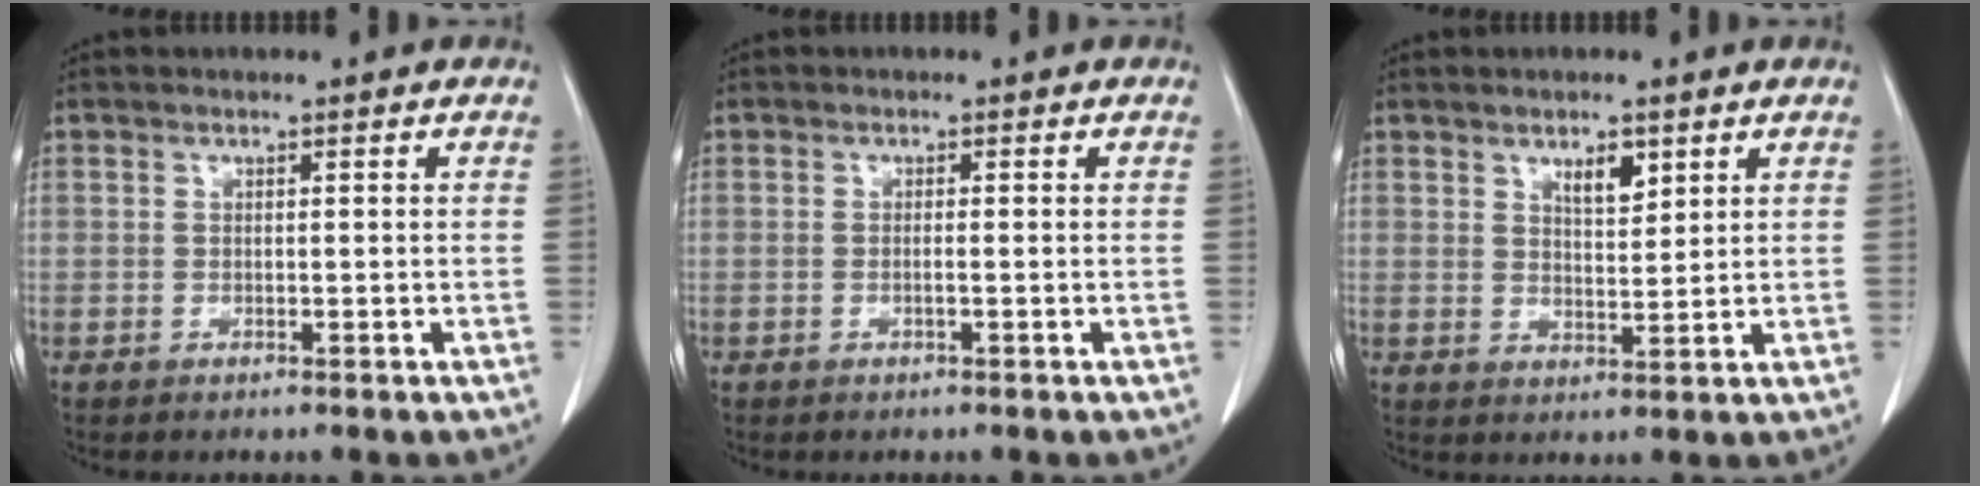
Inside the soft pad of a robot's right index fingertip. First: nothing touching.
{"total": 0.8, "force": [-0.3, -0.1, 0.7], "torque": [-0.013, 0.001, -0.004]}
{"total": 3.7, "force": [2.2, 1.3, 2.7], "torque": [-0.044, -0.003, 0.040]}